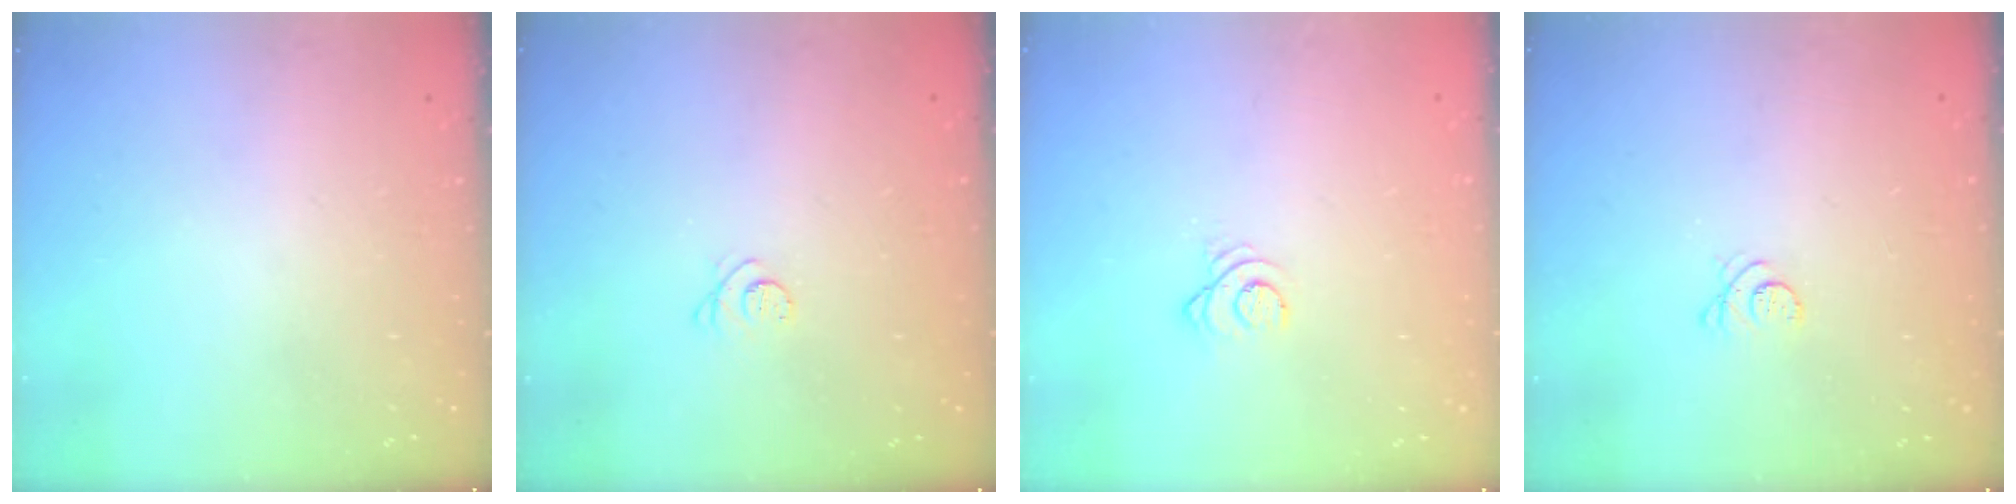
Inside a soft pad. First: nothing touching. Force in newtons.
{"total": 2.3, "press": 2.3, "slide": 0.3}
{"total": 2.5, "press": 2.5, "slide": 0.1}
{"total": 3.3, "press": 3.2, "slide": 0.5}